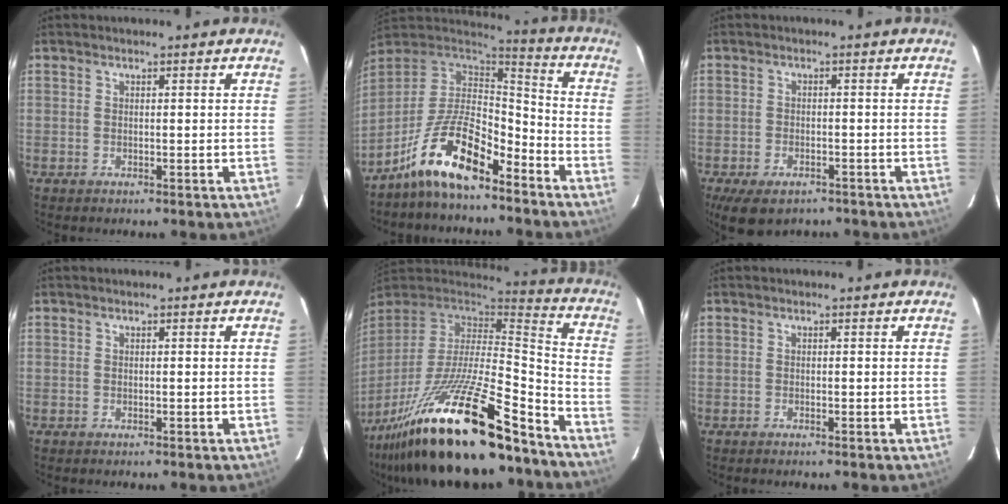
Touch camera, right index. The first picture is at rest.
{"total": 15.1, "force": [-10.0, 5.4, 9.9], "torque": [-0.202, 0.000, -0.185]}
{"total": 8.2, "force": [-5.7, 4.1, 4.2], "torque": [-0.092, -0.024, -0.085]}
{"total": 0.0}
{"total": 30.4, "force": [-22.2, 6.6, 19.7], "torque": [-0.356, -0.055, -0.366]}
{"total": 0.0}